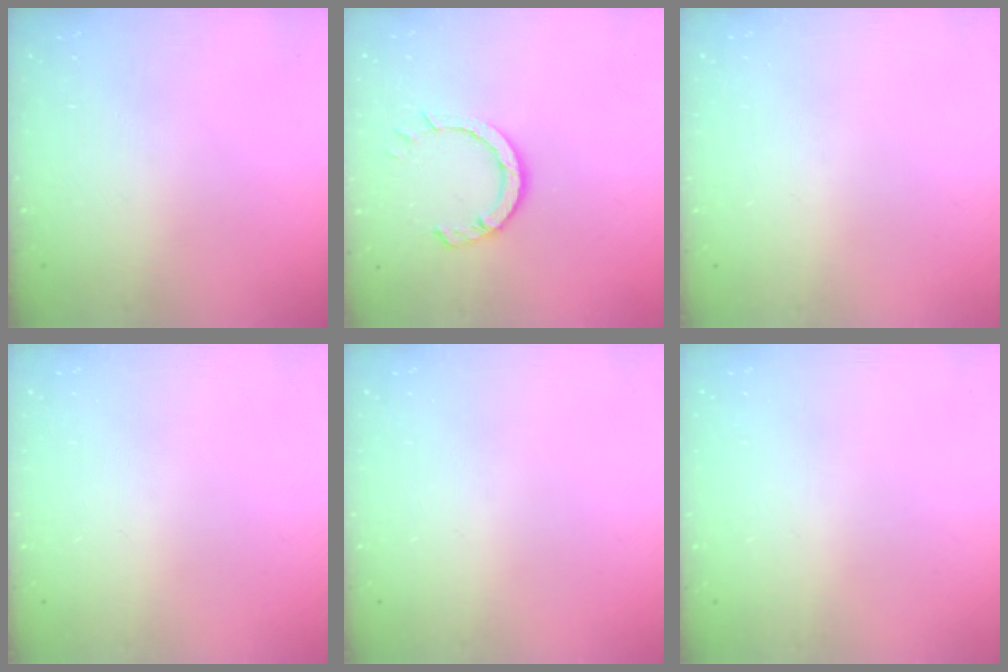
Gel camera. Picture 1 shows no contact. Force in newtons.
{"total": 5.5, "press": 5.5, "slide": 0.2}
{"total": 0.0}
{"total": 0.0}
{"total": 0.0}
{"total": 2.6, "press": 2.6, "slide": 0.2}